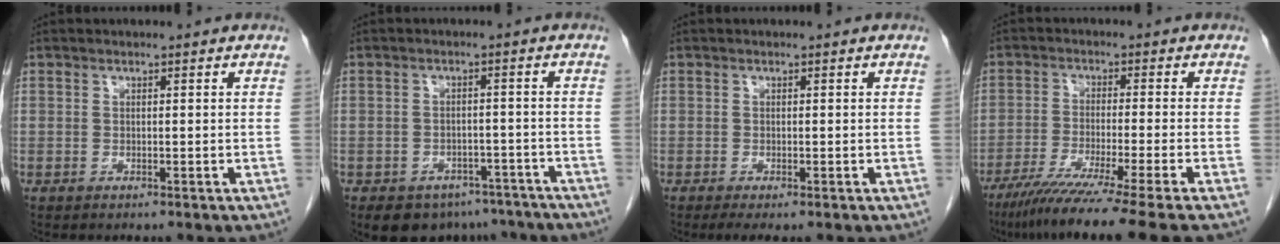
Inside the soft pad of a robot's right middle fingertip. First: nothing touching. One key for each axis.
{"total": 9.3, "fx": -7.2, "fy": 5.5, "fz": 2.2, "tx": -0.019, "ty": 0.010, "tz": -0.086}
{"total": 2.2, "fx": -1.5, "fy": 0.5, "fz": 1.5, "tx": -0.022, "ty": -0.007, "tz": -0.022}
{"total": 15.3, "fx": -12.0, "fy": -2.6, "fz": 9.0, "tx": -0.130, "ty": -0.057, "tz": -0.189}